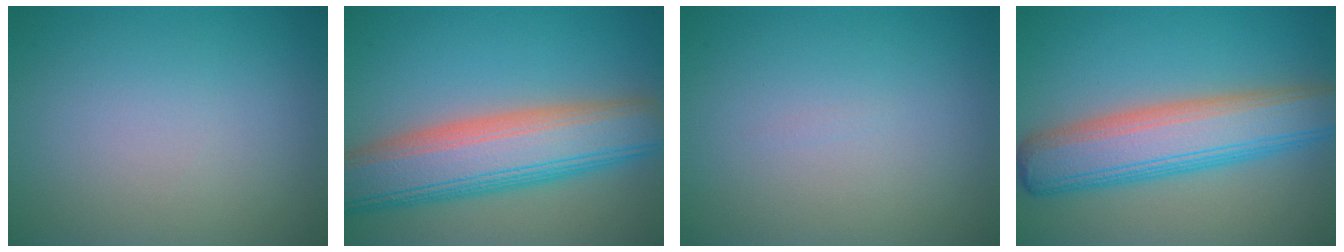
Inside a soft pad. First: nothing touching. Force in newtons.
{"total": 9.7, "press": 9.7, "slide": 1.1}
{"total": 0.0}
{"total": 8.2, "press": 8.2, "slide": 0.3}